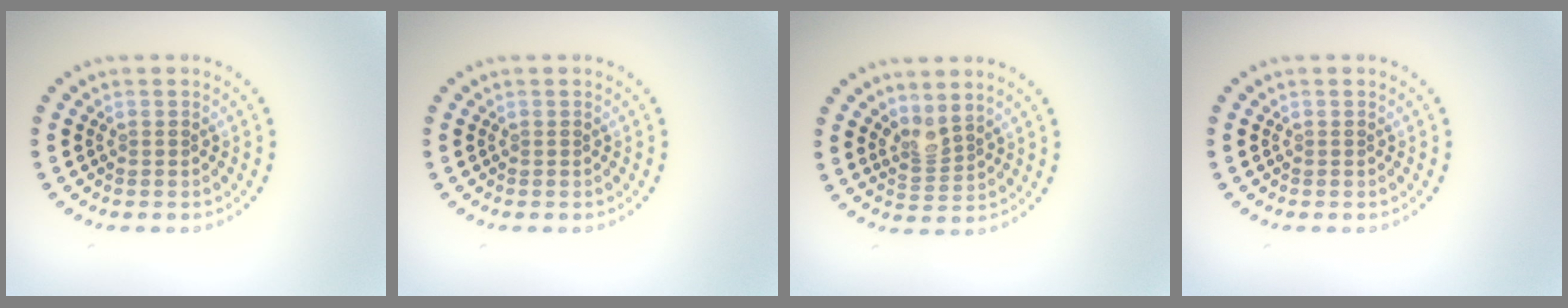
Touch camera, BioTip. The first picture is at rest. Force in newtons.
{"total": 0.0}
{"total": 2.1, "press": 1.5, "slide": 1.5}
{"total": 0.0}